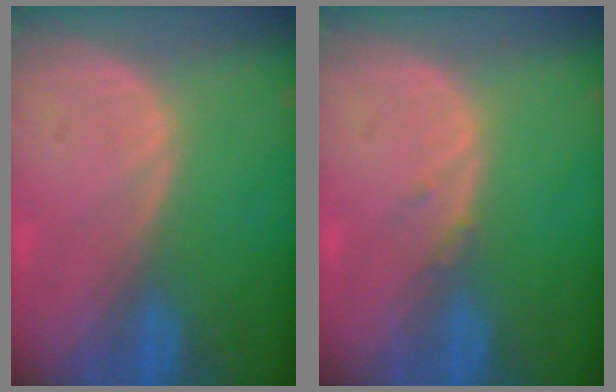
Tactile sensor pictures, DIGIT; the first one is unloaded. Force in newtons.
{"total": 0.8, "press": 0.8, "slide": 0.1}